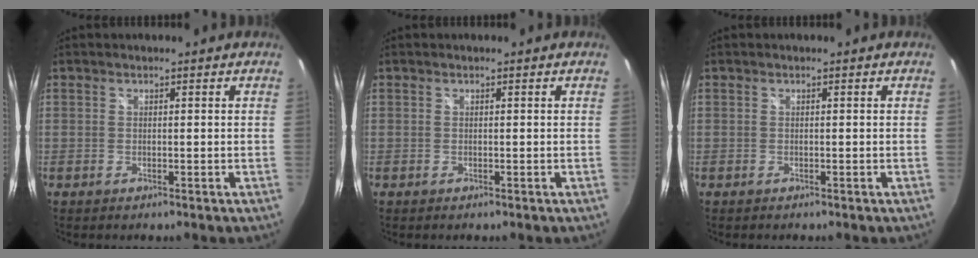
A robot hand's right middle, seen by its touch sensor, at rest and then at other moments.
{"total": 0.0}
{"total": 0.0}